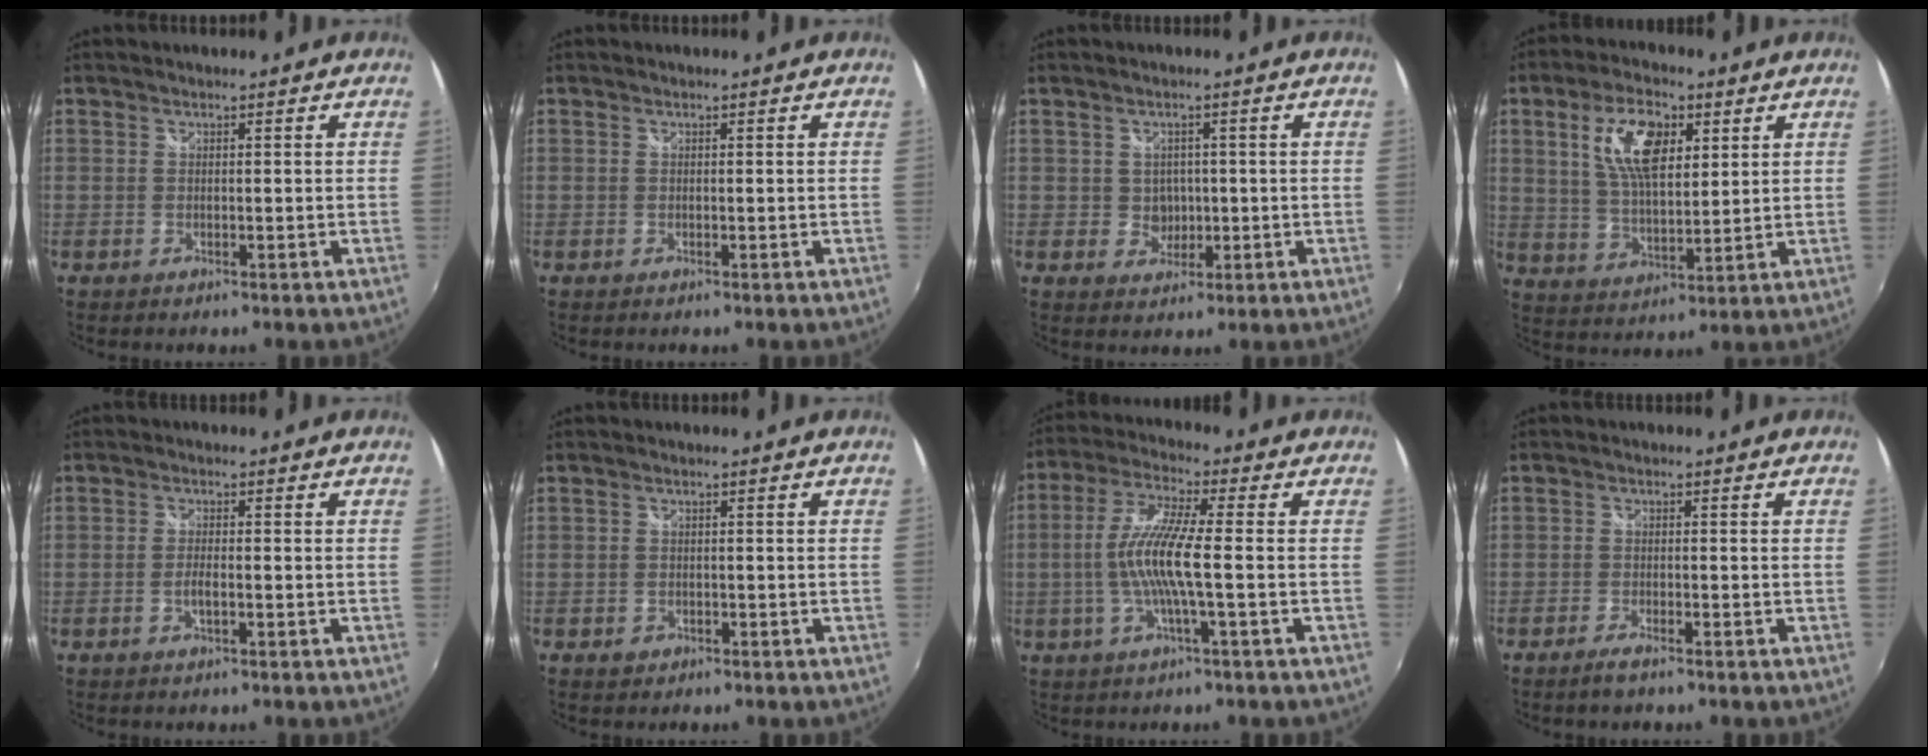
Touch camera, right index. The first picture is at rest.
{"total": 0.0}
{"total": 3.1, "force": [-0.1, 3.0, 0.8], "torque": [-0.014, 0.005, 0.004]}
{"total": 11.7, "force": [4.4, 5.6, 9.3], "torque": [-0.177, 0.015, 0.085]}
{"total": 2.2, "force": [-0.8, 0.6, 1.9], "torque": [-0.041, -0.002, -0.016]}
{"total": 1.9, "force": [-1.0, 1.5, 0.6], "torque": [-0.013, -0.002, -0.014]}
{"total": 10.4, "force": [-1.5, 0.5, 10.3], "torque": [-0.209, 0.001, -0.030]}
{"total": 2.5, "force": [-2.0, 0.5, 1.5], "torque": [-0.041, -0.003, -0.042]}